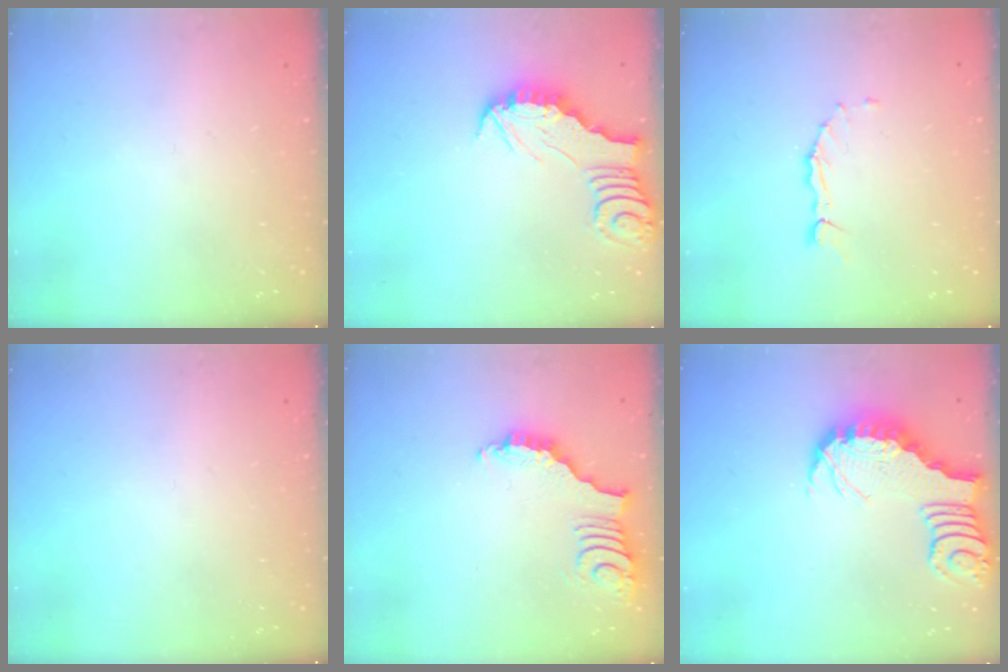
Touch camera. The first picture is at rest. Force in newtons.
{"total": 2.9, "press": 2.9, "slide": 0.2}
{"total": 1.6, "press": 1.5, "slide": 0.3}
{"total": 0.0}
{"total": 3.1, "press": 3.1, "slide": 0.5}
{"total": 3.0, "press": 2.9, "slide": 0.6}